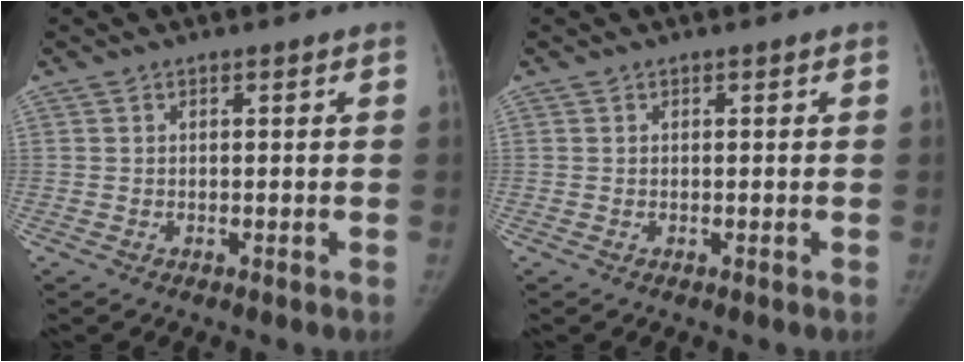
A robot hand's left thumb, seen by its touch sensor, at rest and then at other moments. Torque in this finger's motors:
{"motor_torque": [0.08, 0.02, 0.17, -0.02, 0.04]}